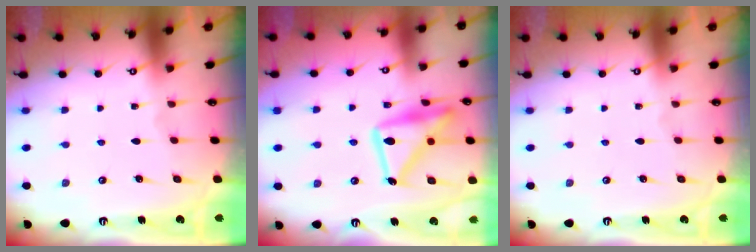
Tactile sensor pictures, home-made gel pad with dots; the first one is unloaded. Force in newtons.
{"total": 19.0, "press": 19.0, "slide": 1.4}
{"total": 0.0}